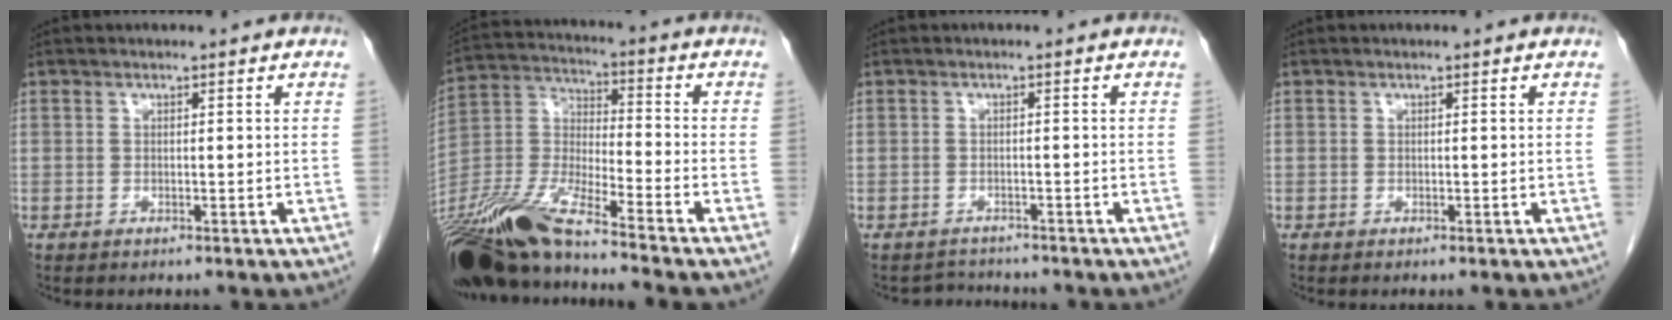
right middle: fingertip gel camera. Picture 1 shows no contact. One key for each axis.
{"total": 16.2, "fx": -13.3, "fy": 0.1, "fz": 9.2, "tx": -0.199, "ty": -0.013, "tz": -0.254}
{"total": 2.2, "fx": -2.0, "fy": 0.4, "fz": -0.6, "tx": 0.009, "ty": -0.008, "tz": -0.031}
{"total": 0.0}